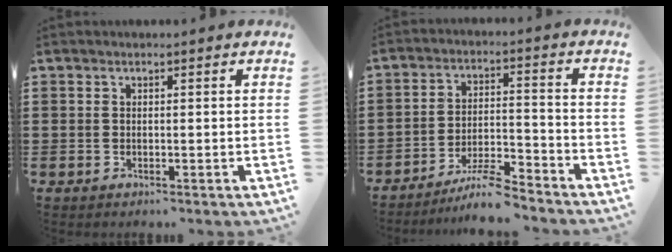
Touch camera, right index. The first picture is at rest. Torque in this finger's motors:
{"motor_torque": [0.04, -0.04, 0.21, 0.04]}